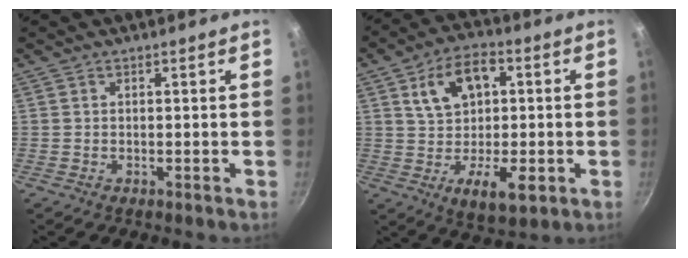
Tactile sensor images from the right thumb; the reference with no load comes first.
{"total": 13.9, "force": [0.9, 8.6, 10.8], "torque": [-0.145, 0.003, 0.014]}